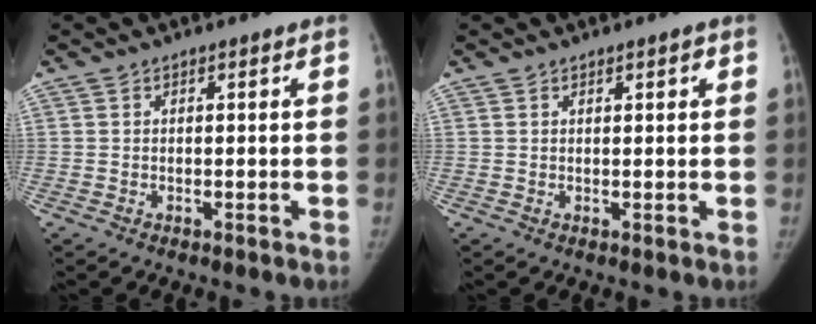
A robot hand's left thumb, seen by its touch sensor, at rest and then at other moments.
{"total": 1.4, "force": [0.8, 0.4, 1.0], "torque": [-0.012, -0.002, 0.011]}